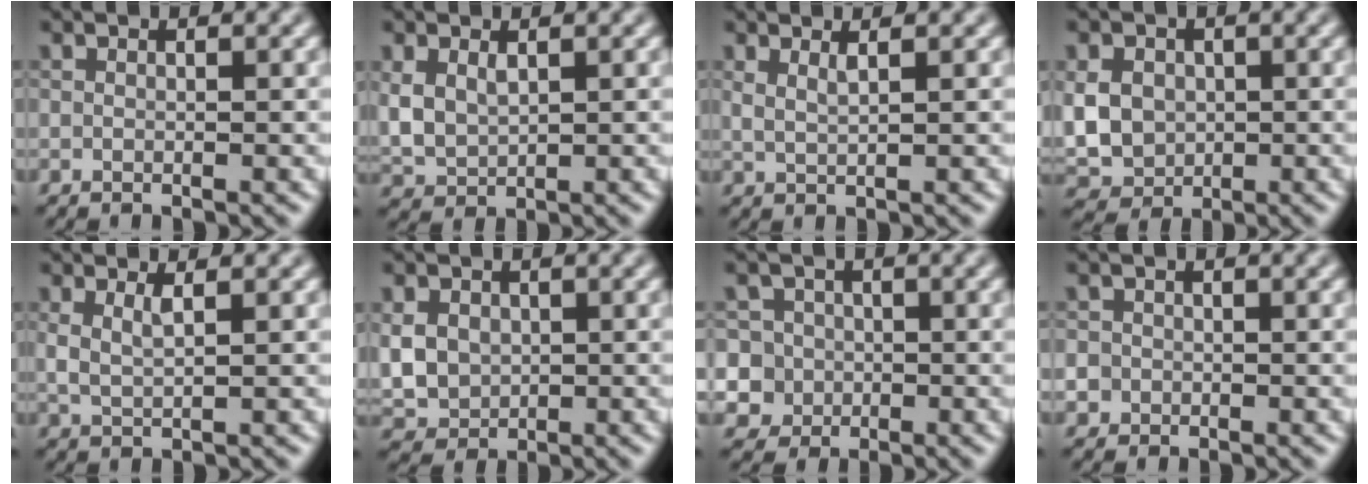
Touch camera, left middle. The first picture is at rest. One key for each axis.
{"total": 2.7, "fx": 0.9, "fy": 1.8, "fz": 1.8, "tx": -0.046, "ty": -0.004, "tz": 0.024}
{"total": 1.4, "fx": 0.9, "fy": 0.5, "fz": 1.0, "tx": -0.014, "ty": -0.003, "tz": 0.015}
{"total": 5.5, "fx": 0.3, "fy": 4.6, "fz": 3.0, "tx": -0.071, "ty": 0.005, "tz": -0.001}
{"total": 1.6, "fx": 0.8, "fy": 0.5, "fz": 1.3, "tx": -0.028, "ty": -0.003, "tz": 0.017}
{"total": 4.5, "fx": 0.4, "fy": 3.8, "fz": 2.4, "tx": -0.056, "ty": 0.001, "tz": 0.006}
{"total": 6.6, "fx": 0.0, "fy": 6.4, "fz": 1.8, "tx": -0.027, "ty": 0.031, "tz": -0.024}
{"total": 3.3, "fx": -1.3, "fy": 2.9, "fz": 0.7, "tx": -0.001, "ty": 0.000, "tz": -0.037}